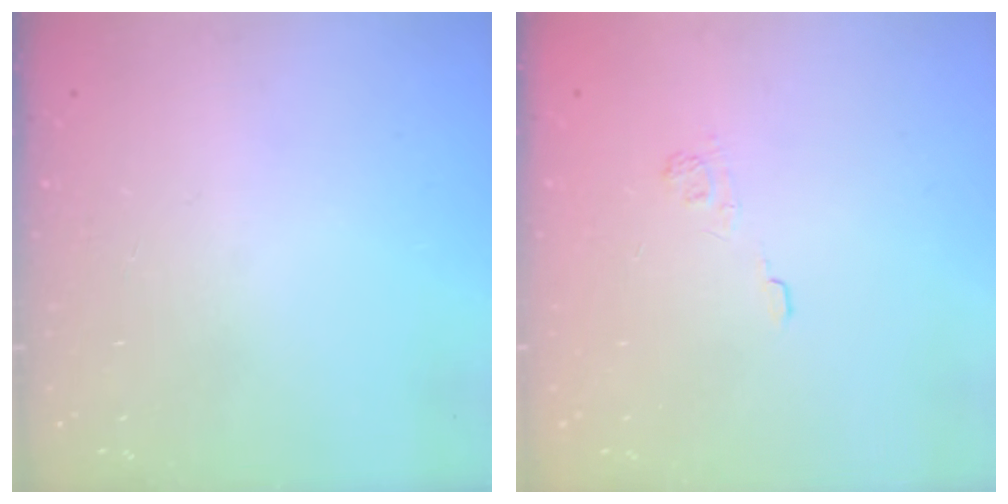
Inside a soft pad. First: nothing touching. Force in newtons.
{"total": 2.3, "press": 1.8, "slide": 1.3}